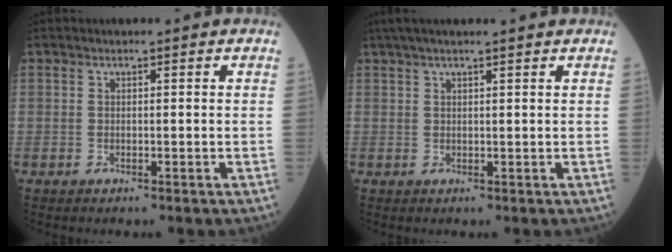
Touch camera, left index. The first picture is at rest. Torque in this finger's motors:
{"motor_torque": [0.38, -0.14, -0.01, 0.01]}